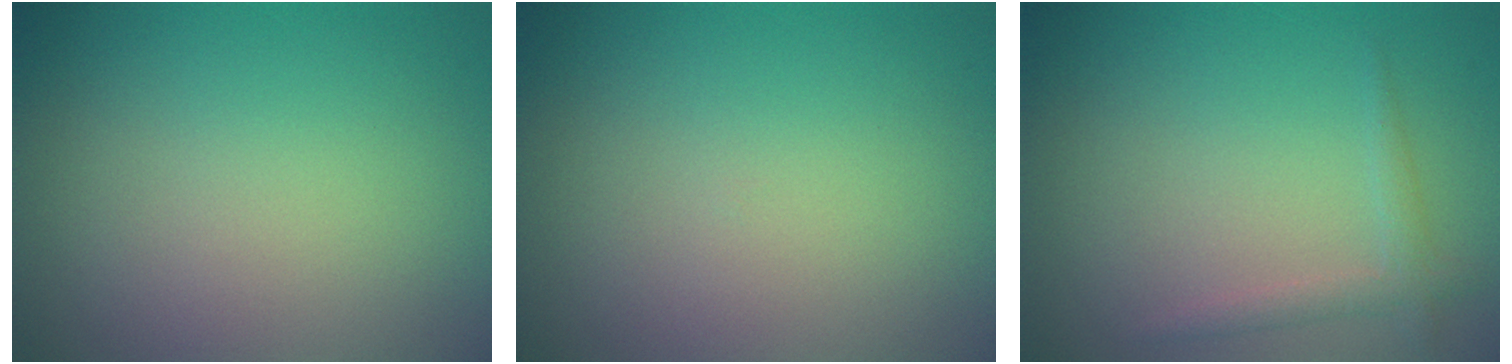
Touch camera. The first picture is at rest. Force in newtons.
{"total": 0.0}
{"total": 1.5, "press": 1.5, "slide": 0.1}